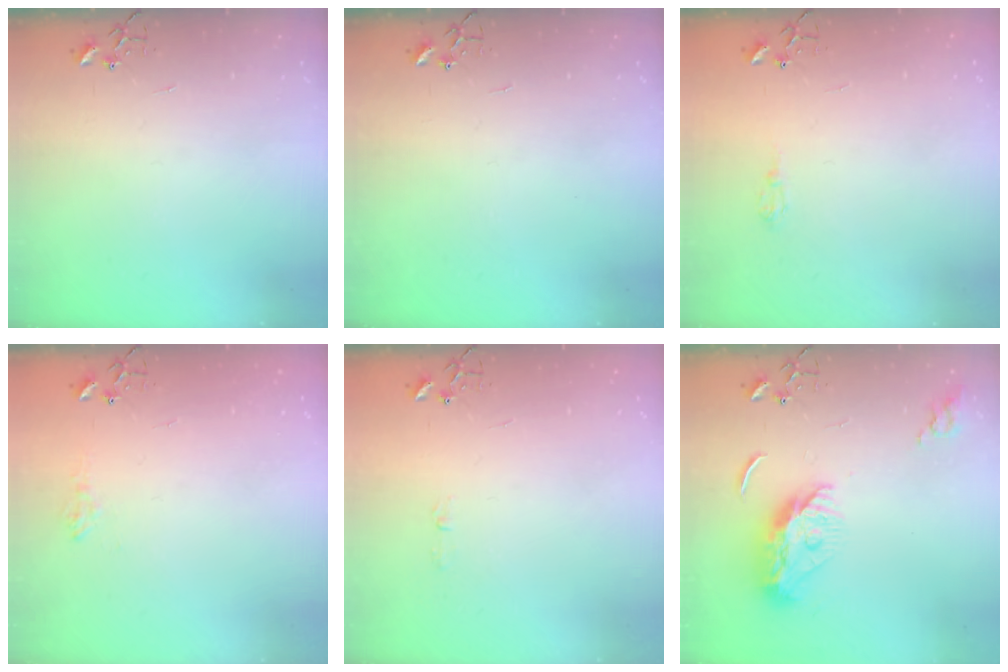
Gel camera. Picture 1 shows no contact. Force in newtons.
{"total": 0.0}
{"total": 6.0, "press": 5.9, "slide": 0.7}
{"total": 6.9, "press": 6.9, "slide": 0.5}
{"total": 2.9, "press": 2.9, "slide": 0.5}
{"total": 11.9, "press": 11.9, "slide": 0.9}